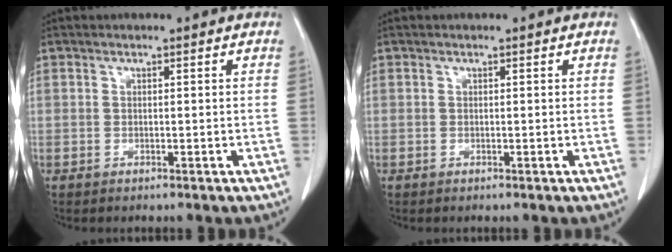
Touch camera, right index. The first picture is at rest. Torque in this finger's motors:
{"motor_torque": [0.00, 0.00, 0.00, 0.00]}